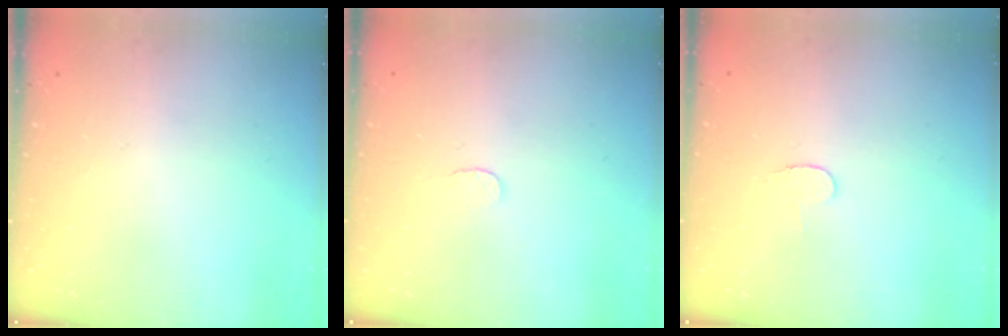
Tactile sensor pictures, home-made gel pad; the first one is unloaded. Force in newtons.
{"total": 3.0, "press": 3.0, "slide": 0.2}
{"total": 4.3, "press": 4.3, "slide": 0.3}